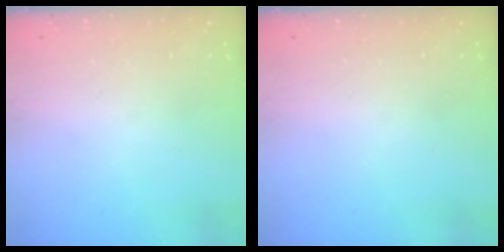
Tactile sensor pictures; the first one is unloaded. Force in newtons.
{"total": 0.0}